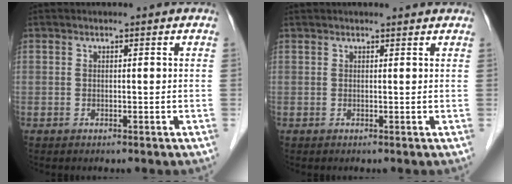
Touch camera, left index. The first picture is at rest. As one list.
[{"total": 2.3, "force": [2.2, 0.3, 0.4], "torque": [-0.010, 0.017, 0.030]}]